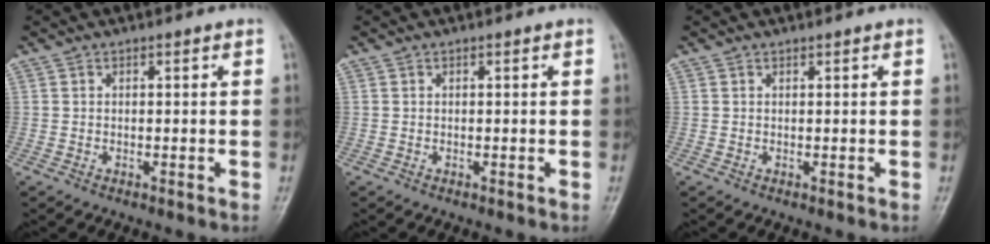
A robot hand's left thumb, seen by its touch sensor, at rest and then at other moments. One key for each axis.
{"total": 0.0}
{"total": 0.0}